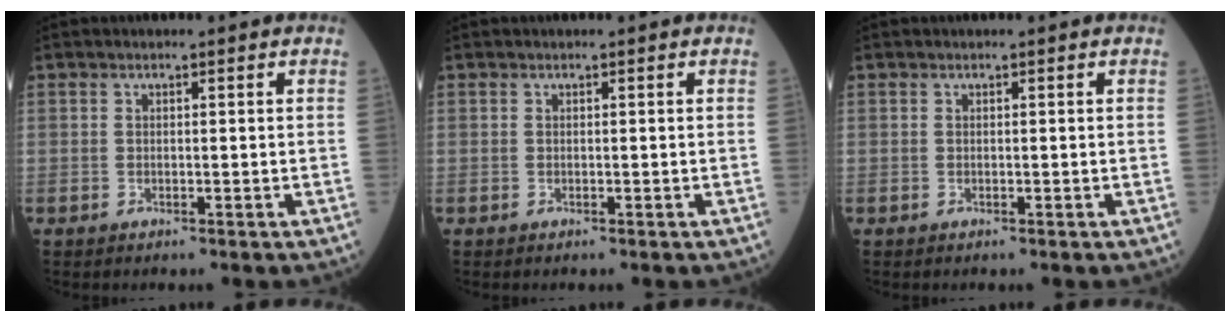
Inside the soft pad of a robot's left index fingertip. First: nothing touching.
{"total": 0.0}
{"total": 0.0}